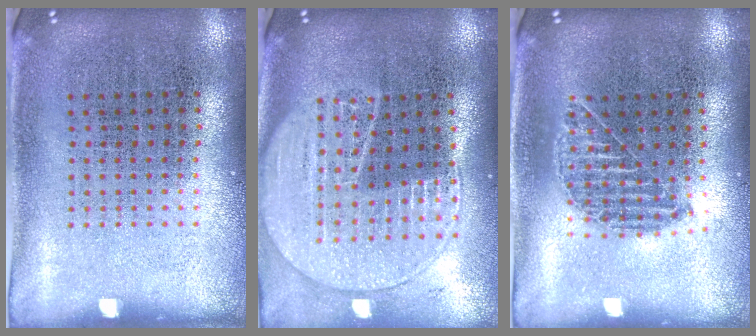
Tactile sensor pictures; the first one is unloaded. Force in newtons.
{"total": 2.0, "press": 1.8, "slide": 0.9}
{"total": 1.0, "press": 0.9, "slide": 0.3}